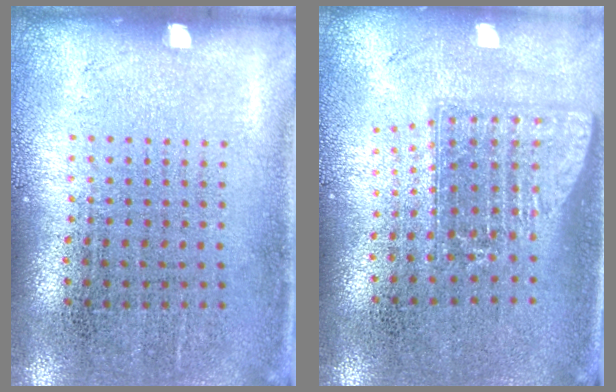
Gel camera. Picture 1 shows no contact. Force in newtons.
{"total": 1.7, "press": 1.3, "slide": 1.0}